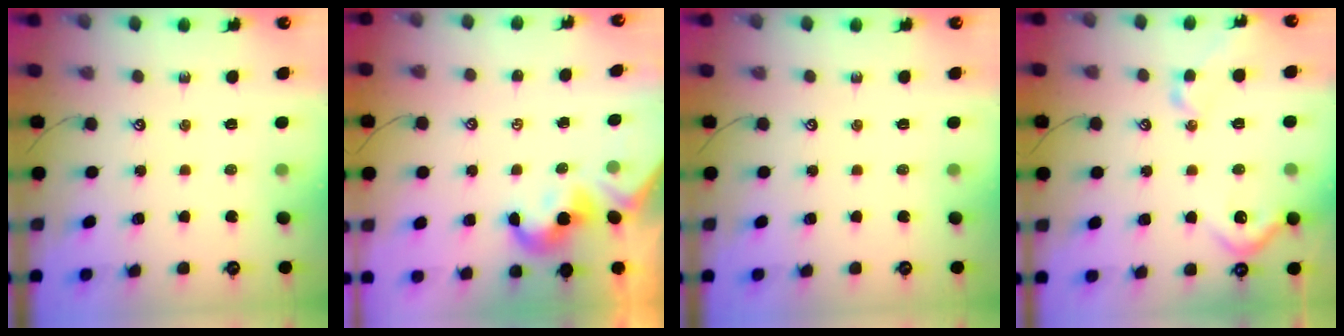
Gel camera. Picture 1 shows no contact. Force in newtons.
{"total": 2.1, "press": 2.1, "slide": 0.4}
{"total": 0.0}
{"total": 6.1, "press": 6.0, "slide": 1.2}